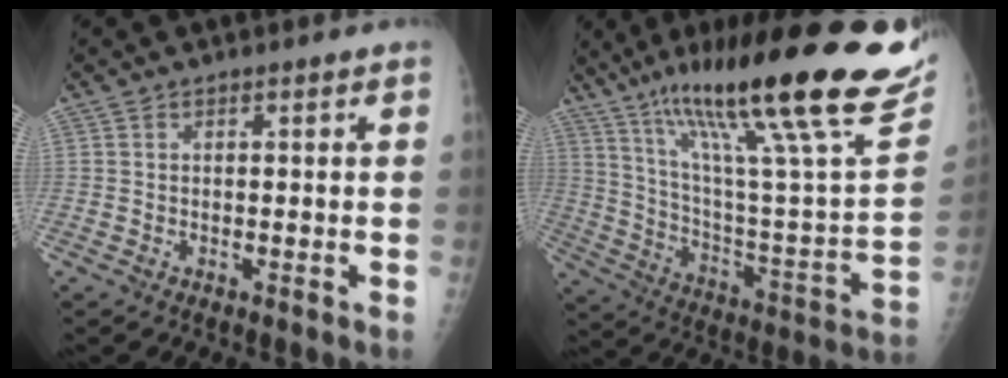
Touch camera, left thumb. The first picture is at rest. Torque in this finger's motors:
{"motor_torque": [0.46, 0.42, 1.64, -1.15, 0.23]}